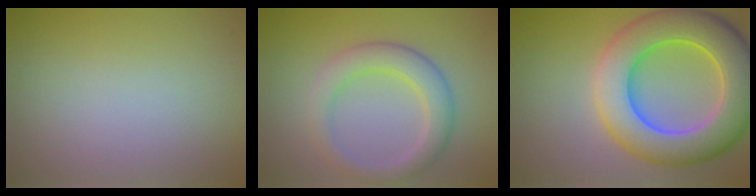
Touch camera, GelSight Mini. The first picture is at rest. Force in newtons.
{"total": 4.0, "press": 3.9, "slide": 0.4}
{"total": 10.6, "press": 10.6, "slide": 0.5}